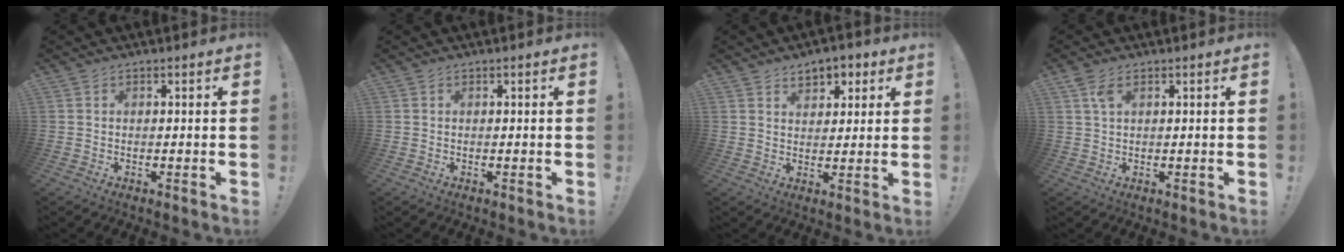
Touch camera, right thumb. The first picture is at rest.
{"total": 0.0}
{"total": 5.8, "force": [3.3, 4.1, 2.5], "torque": [-0.029, -0.011, 0.058]}
{"total": 3.3, "force": [1.5, 1.5, 2.6], "torque": [-0.051, 0.001, 0.028]}